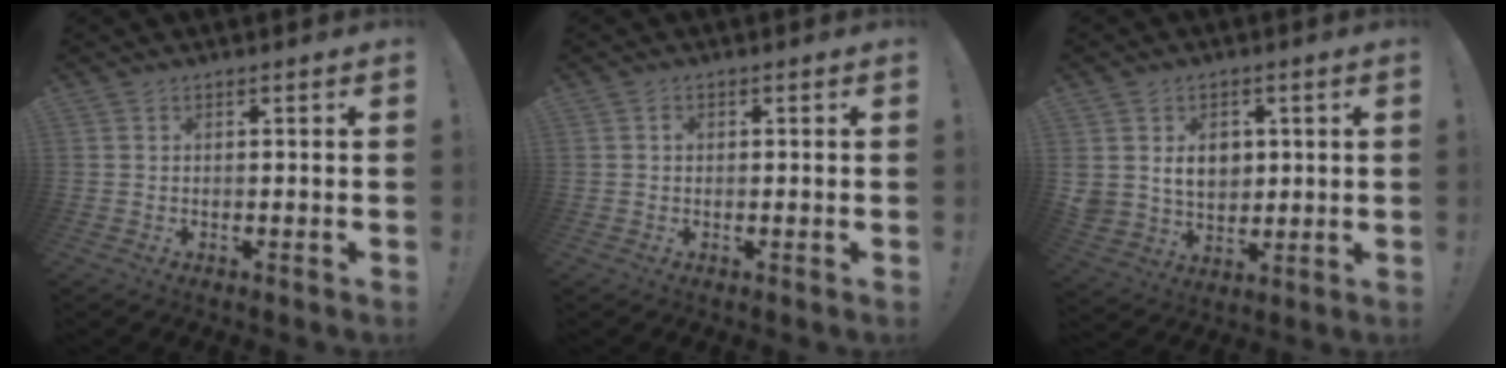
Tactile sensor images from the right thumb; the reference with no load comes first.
{"total": 0.8, "force": [-0.2, 0.7, 0.2], "torque": [0.000, 0.002, -0.005]}
{"total": 9.2, "force": [2.9, 7.7, 3.9], "torque": [-0.060, -0.017, 0.060]}